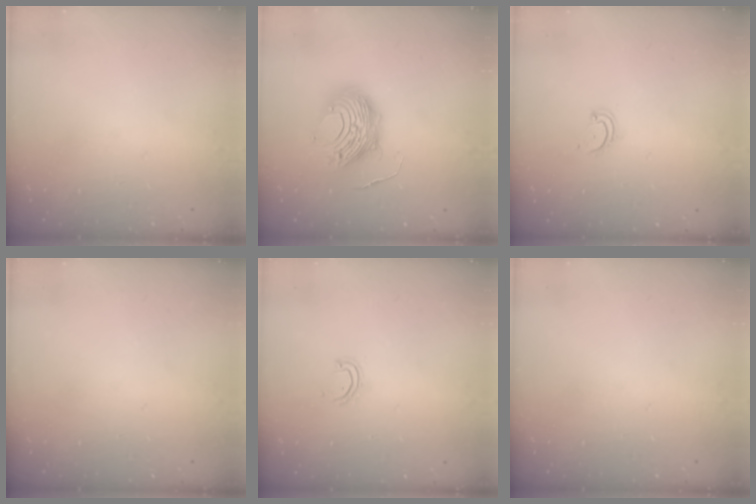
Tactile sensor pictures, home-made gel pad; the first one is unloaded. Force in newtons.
{"total": 13.0, "press": 12.9, "slide": 1.4}
{"total": 3.5, "press": 3.5, "slide": 0.5}
{"total": 0.0}
{"total": 3.5, "press": 3.5, "slide": 0.3}
{"total": 0.0}